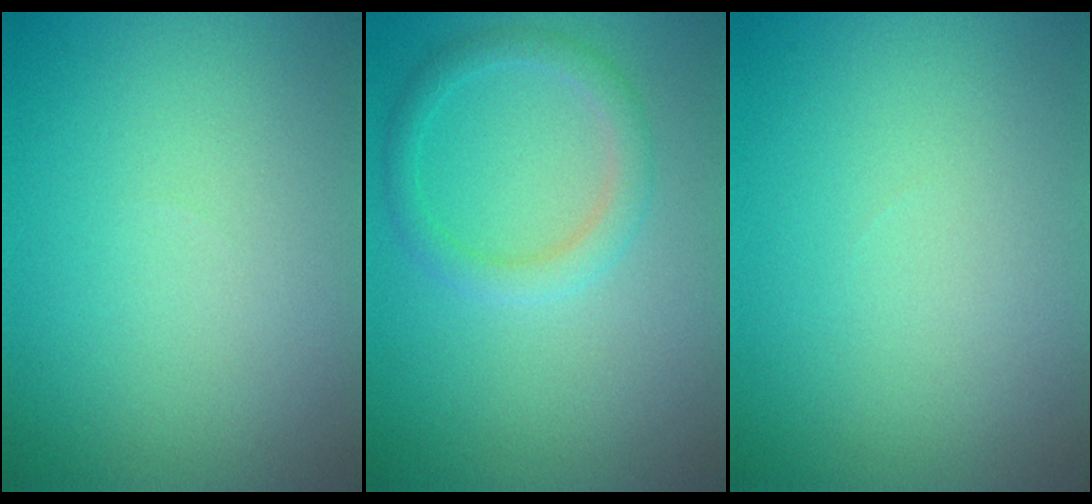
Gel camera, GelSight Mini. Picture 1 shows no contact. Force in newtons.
{"total": 2.3, "press": 2.3, "slide": 0.1}
{"total": 0.0}